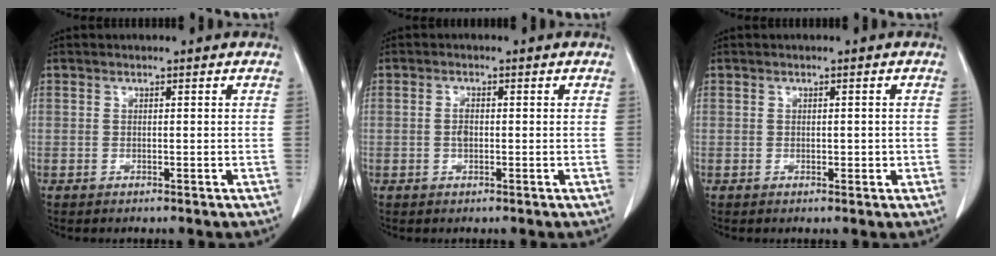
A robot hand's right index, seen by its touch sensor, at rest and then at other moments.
{"total": 1.6, "force": [-0.1, 0.8, 1.3], "torque": [-0.027, 0.002, -0.003]}
{"total": 1.3, "force": [-0.2, 0.8, 1.0], "torque": [-0.012, 0.002, 0.000]}